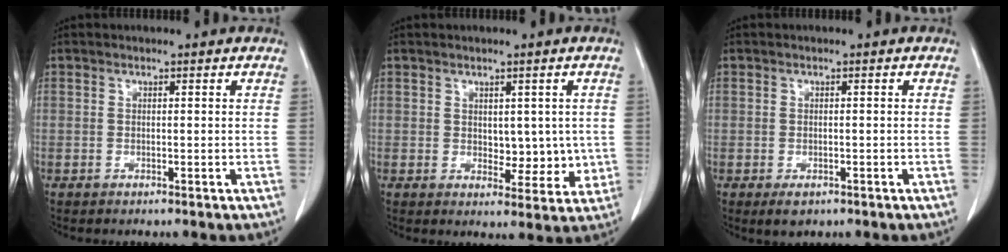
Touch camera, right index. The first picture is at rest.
{"total": 6.9, "force": [0.4, 4.4, 5.4], "torque": [-0.063, 0.004, 0.019]}
{"total": 3.7, "force": [-2.0, 2.2, 2.2], "torque": [-0.039, -0.005, -0.023]}